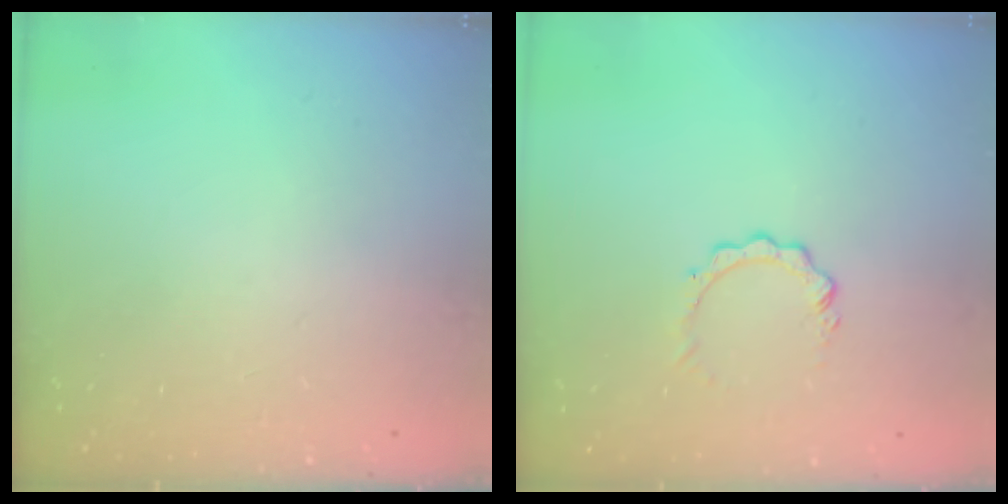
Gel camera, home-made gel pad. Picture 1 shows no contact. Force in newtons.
{"total": 3.5, "press": 3.4, "slide": 0.4}